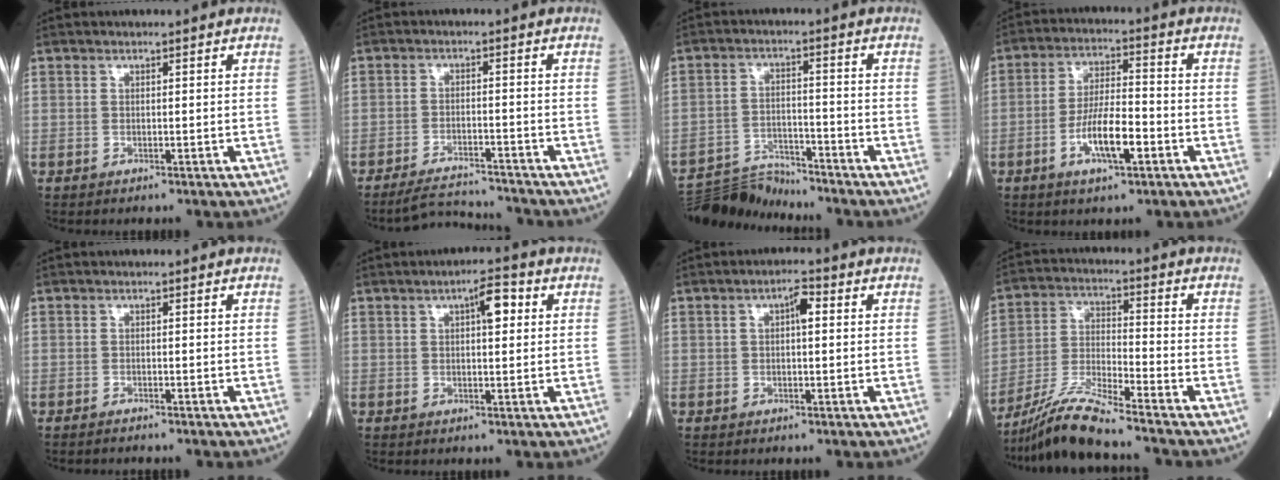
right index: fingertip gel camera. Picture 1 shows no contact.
{"total": 6.0, "force": [-6.0, -0.2, 0.4], "torque": [-0.009, -0.003, -0.102]}
{"total": 7.9, "force": [-7.9, 0.3, -0.2], "torque": [-0.002, 0.000, -0.145]}
{"total": 8.4, "force": [-3.2, 2.0, 7.4], "torque": [-0.147, 0.003, -0.056]}
{"total": 0.8, "force": [-0.8, 0.0, 0.2], "torque": [-0.007, 0.000, -0.008]}
{"total": 4.2, "force": [1.4, 1.1, 3.8], "torque": [-0.059, 0.010, 0.018]}
{"total": 2.9, "force": [0.6, 0.9, 2.7], "torque": [-0.044, 0.013, 0.008]}
{"total": 9.7, "force": [-8.6, -1.1, 4.4], "torque": [-0.092, -0.018, -0.162]}